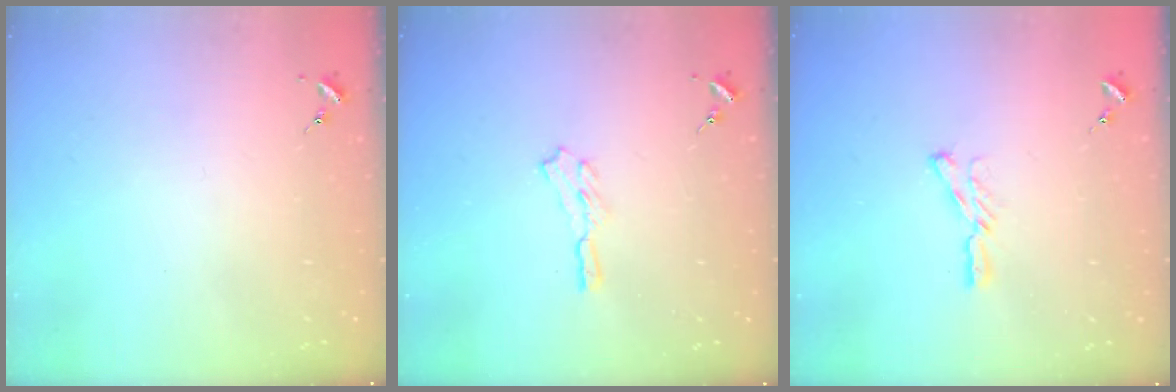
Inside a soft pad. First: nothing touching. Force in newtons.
{"total": 3.8, "press": 3.8, "slide": 0.4}
{"total": 5.0, "press": 5.0, "slide": 0.5}